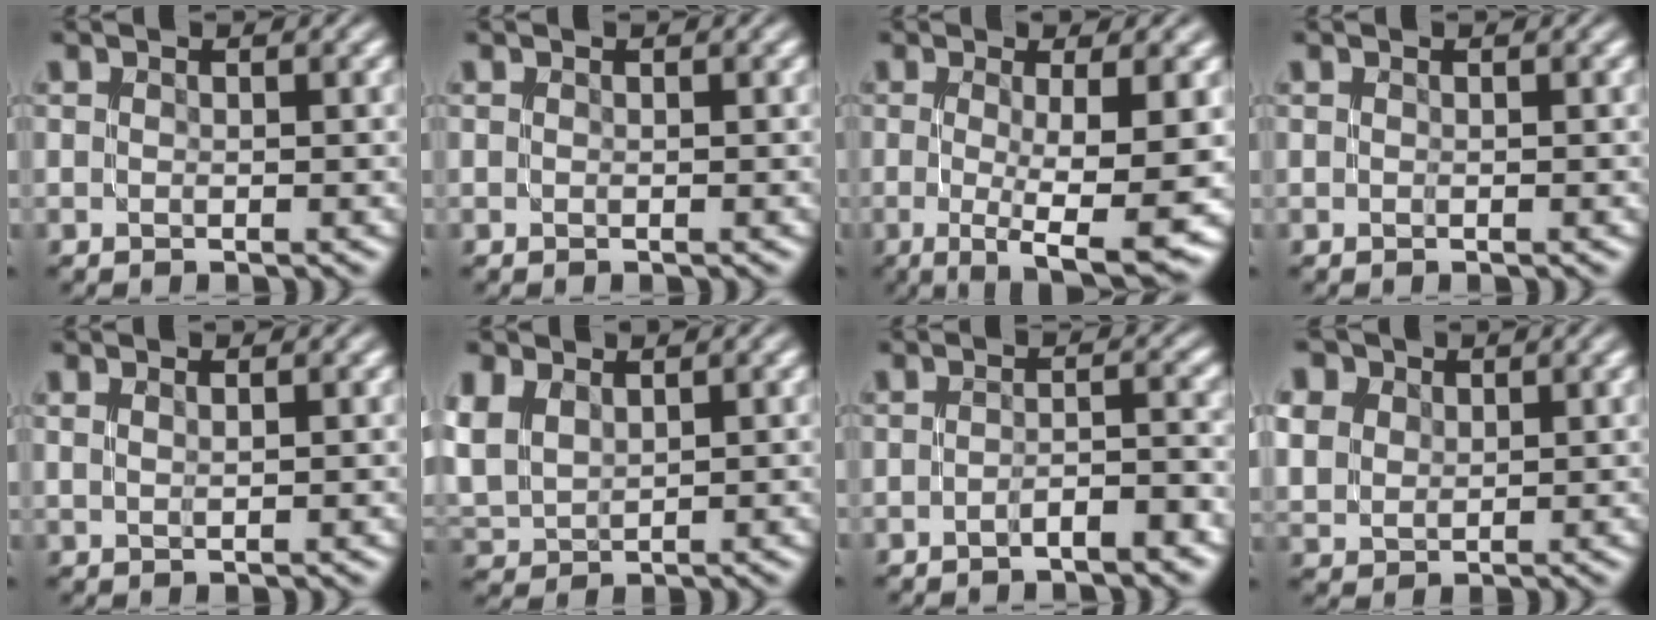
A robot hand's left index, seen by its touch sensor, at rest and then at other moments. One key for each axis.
{"total": 0.0}
{"total": 7.8, "fx": -1.1, "fy": 1.3, "fz": 7.6, "tx": -0.103, "ty": -0.014, "tz": -0.016}
{"total": 0.0}
{"total": 0.9, "fx": 0.7, "fy": 0.2, "fz": 0.6, "tx": -0.012, "ty": -0.001, "tz": 0.013}
{"total": 4.1, "fx": 1.9, "fy": 2.7, "fz": 2.4, "tx": -0.077, "ty": 0.007, "tz": 0.045}
{"total": 2.6, "fx": -1.6, "fy": 0.4, "fz": 2.0, "tx": -0.032, "ty": 0.012, "tz": -0.028}
{"total": 8.7, "fx": 4.2, "fy": 6.4, "fz": 4.1, "tx": -0.119, "ty": 0.028, "tz": 0.069}